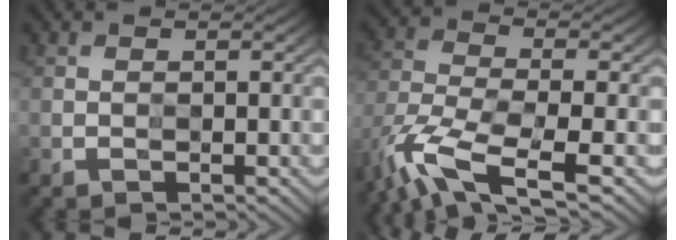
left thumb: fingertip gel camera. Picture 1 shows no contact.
{"total": 10.1, "force": [-7.3, 2.9, 6.4], "torque": [-0.143, -0.019, -0.144]}